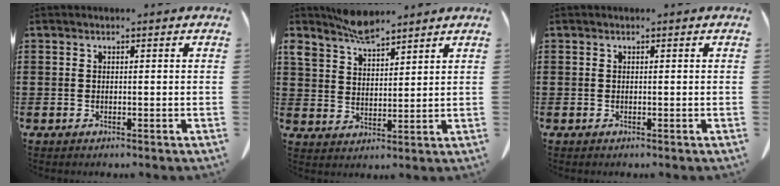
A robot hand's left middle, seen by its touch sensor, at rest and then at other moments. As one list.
[{"total": 5.9, "force": [5.4, 1.6, 1.9], "torque": [-0.057, -0.013, 0.103]}, {"total": 0.0}]